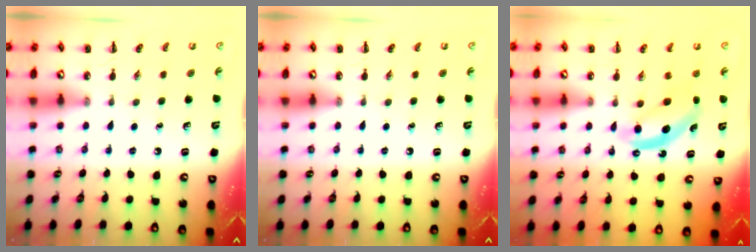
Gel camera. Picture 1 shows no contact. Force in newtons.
{"total": 0.0}
{"total": 7.0, "press": 6.9, "slide": 1.2}